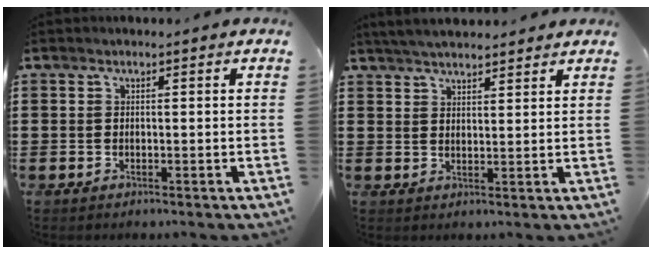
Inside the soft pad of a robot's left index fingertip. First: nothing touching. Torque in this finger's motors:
{"motor_torque": [1.09, -1.05, 0.66, 0.15]}